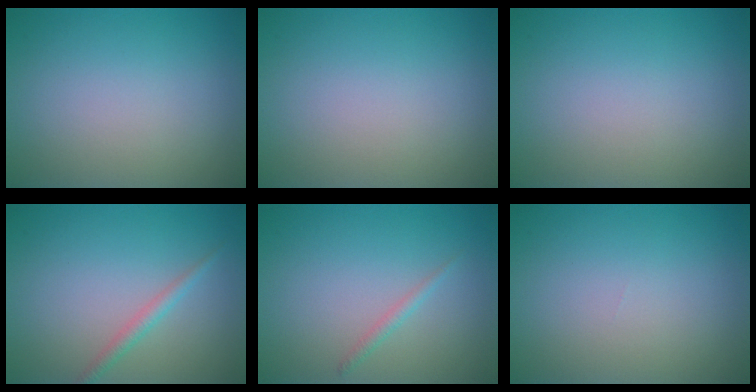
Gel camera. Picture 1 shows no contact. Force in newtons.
{"total": 0.0}
{"total": 0.0}
{"total": 1.4, "press": 1.4, "slide": 0.1}
{"total": 0.9, "press": 0.9, "slide": 0.1}
{"total": 0.0}